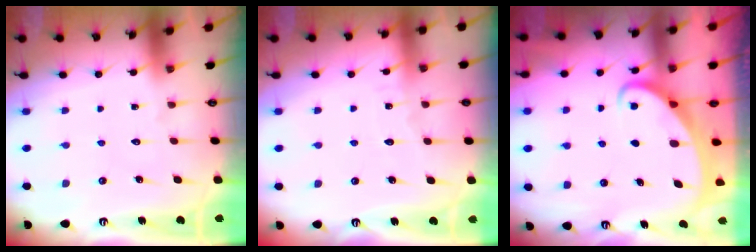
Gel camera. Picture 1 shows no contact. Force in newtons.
{"total": 4.1, "press": 4.1, "slide": 0.4}
{"total": 2.2, "press": 2.2, "slide": 0.4}